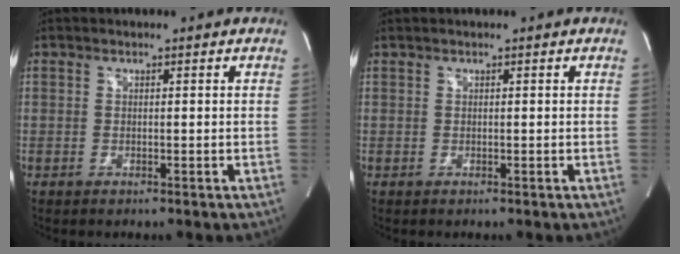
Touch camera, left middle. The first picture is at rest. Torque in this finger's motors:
{"motor_torque": [0.24, 0.05, -0.05, -0.01]}